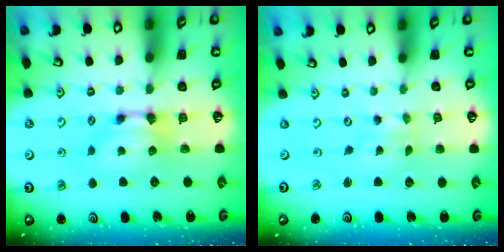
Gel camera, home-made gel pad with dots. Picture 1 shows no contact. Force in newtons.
{"total": 5.8, "press": 5.8, "slide": 0.5}